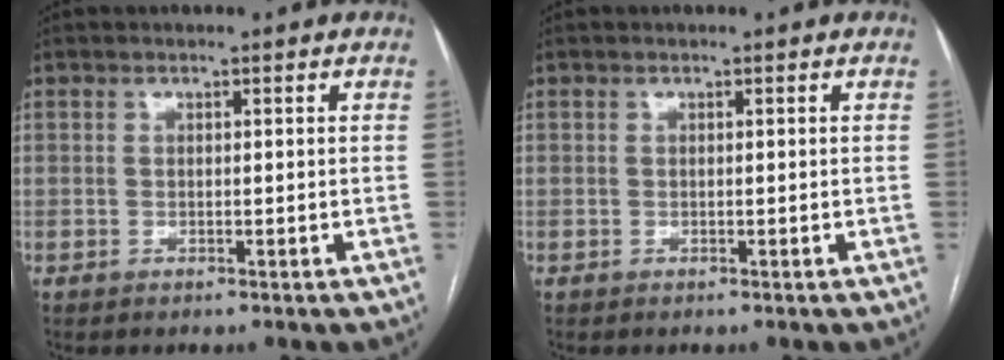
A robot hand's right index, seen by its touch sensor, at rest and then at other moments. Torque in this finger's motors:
{"motor_torque": [0.71, 0.34, -0.05, 0.01]}